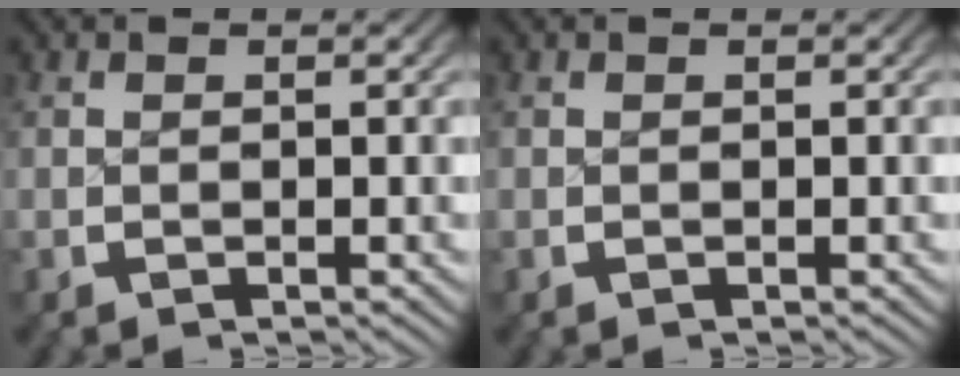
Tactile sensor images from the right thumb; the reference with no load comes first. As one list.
[{"total": 0.0}]